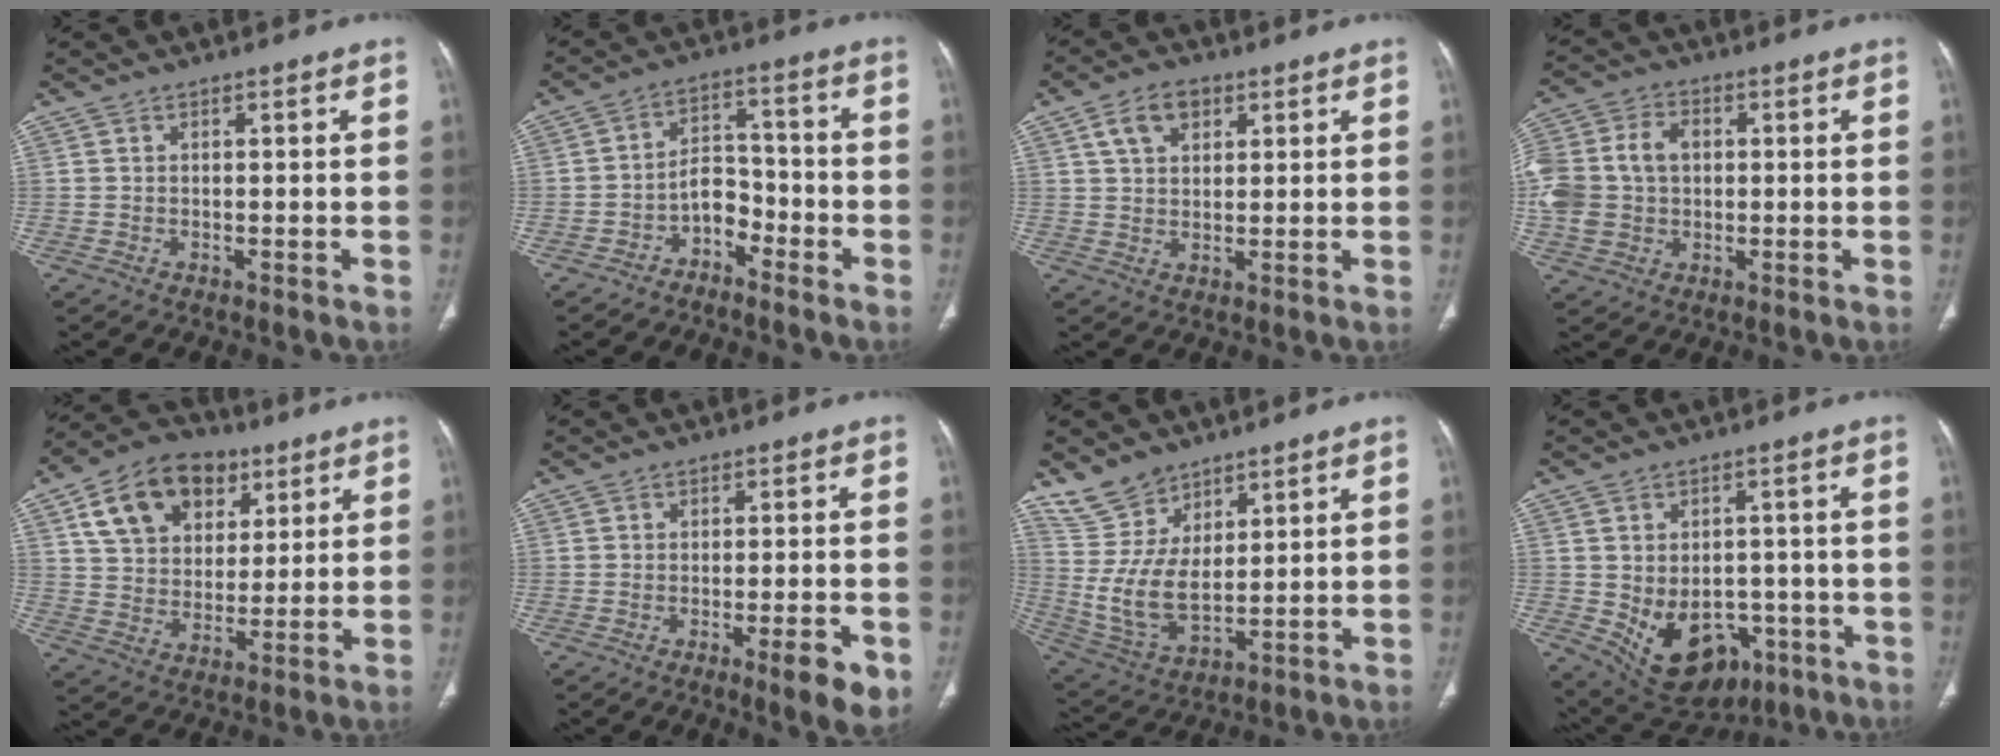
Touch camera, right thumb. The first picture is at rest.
{"total": 5.8, "force": [-3.8, 3.9, 2.2], "torque": [-0.015, 0.054, -0.070]}
{"total": 6.7, "force": [3.1, 4.4, 3.9], "torque": [-0.053, -0.002, 0.054]}
{"total": 16.6, "force": [1.2, 12.9, 10.4], "torque": [-0.246, 0.024, 0.027]}
{"total": 16.9, "force": [7.6, 11.9, 9.2], "torque": [-0.130, -0.005, 0.130]}
{"total": 4.2, "force": [-1.7, 0.5, 3.8], "torque": [-0.054, -0.004, -0.024]}
{"total": 10.6, "force": [7.1, 6.1, 4.9], "torque": [-0.081, -0.045, 0.159]}
{"total": 13.9, "force": [-4.4, 9.9, 8.8], "torque": [-0.110, 0.016, -0.039]}